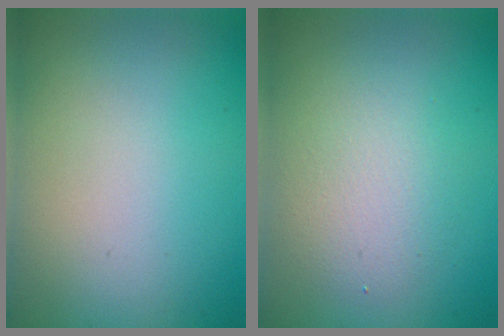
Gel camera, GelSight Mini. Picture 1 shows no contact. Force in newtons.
{"total": 3.1, "press": 3.1, "slide": 0.1}